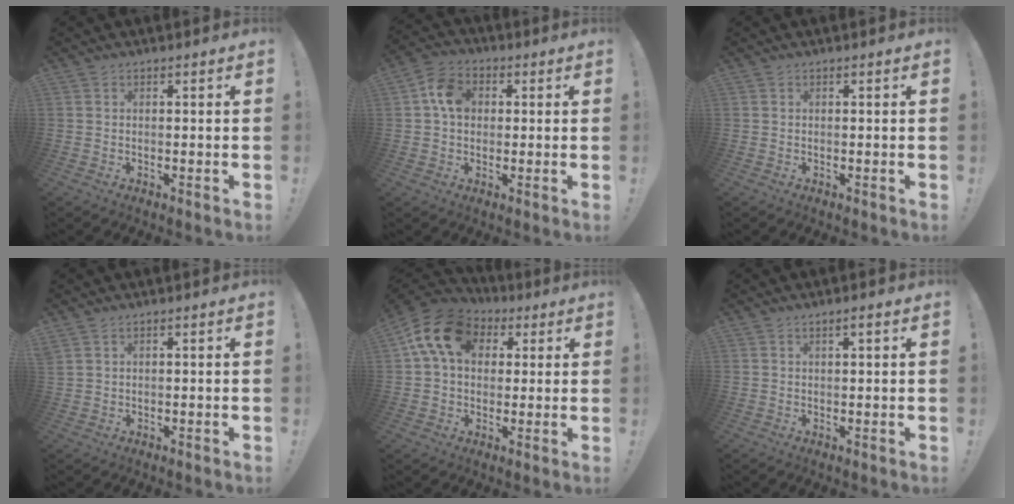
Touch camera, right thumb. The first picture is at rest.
{"total": 8.8, "force": [1.8, 6.9, 5.3], "torque": [-0.084, 0.017, 0.037]}
{"total": 0.0}
{"total": 1.0, "force": [0.6, 0.1, 0.8], "torque": [-0.022, 0.000, 0.013]}
{"total": 15.5, "force": [5.0, 11.1, 9.6], "torque": [-0.156, -0.002, 0.095]}
{"total": 1.9, "force": [0.9, 0.2, 1.7], "torque": [-0.028, 0.000, 0.014]}